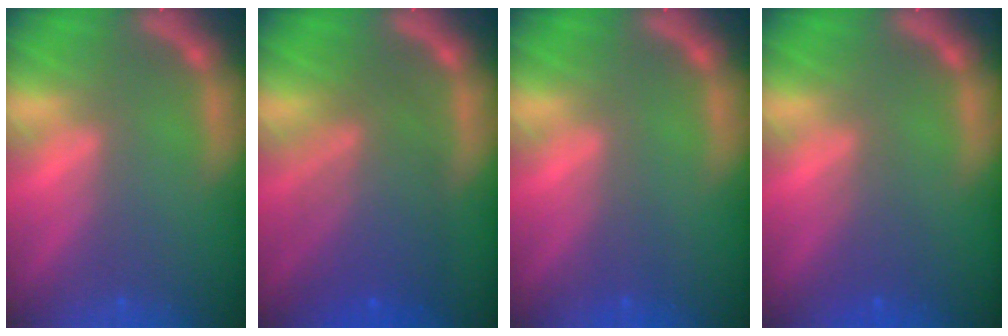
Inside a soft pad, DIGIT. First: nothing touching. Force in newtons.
{"total": 7.5}
{"total": 1.0}
{"total": 2.0}